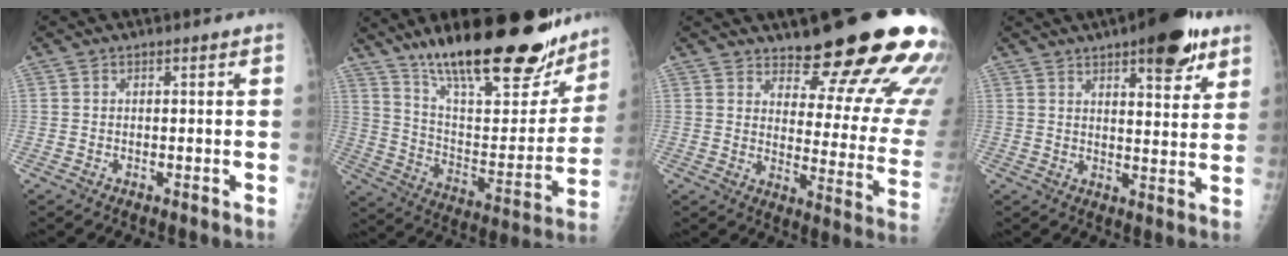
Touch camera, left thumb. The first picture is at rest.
{"total": 30.3, "force": [22.0, 9.4, 18.6], "torque": [-0.250, -0.083, 0.342]}
{"total": 21.7, "force": [16.4, 5.7, 12.9], "torque": [-0.129, -0.114, 0.210]}
{"total": 13.2, "force": [7.9, 4.5, 9.6], "torque": [-0.098, -0.033, 0.107]}